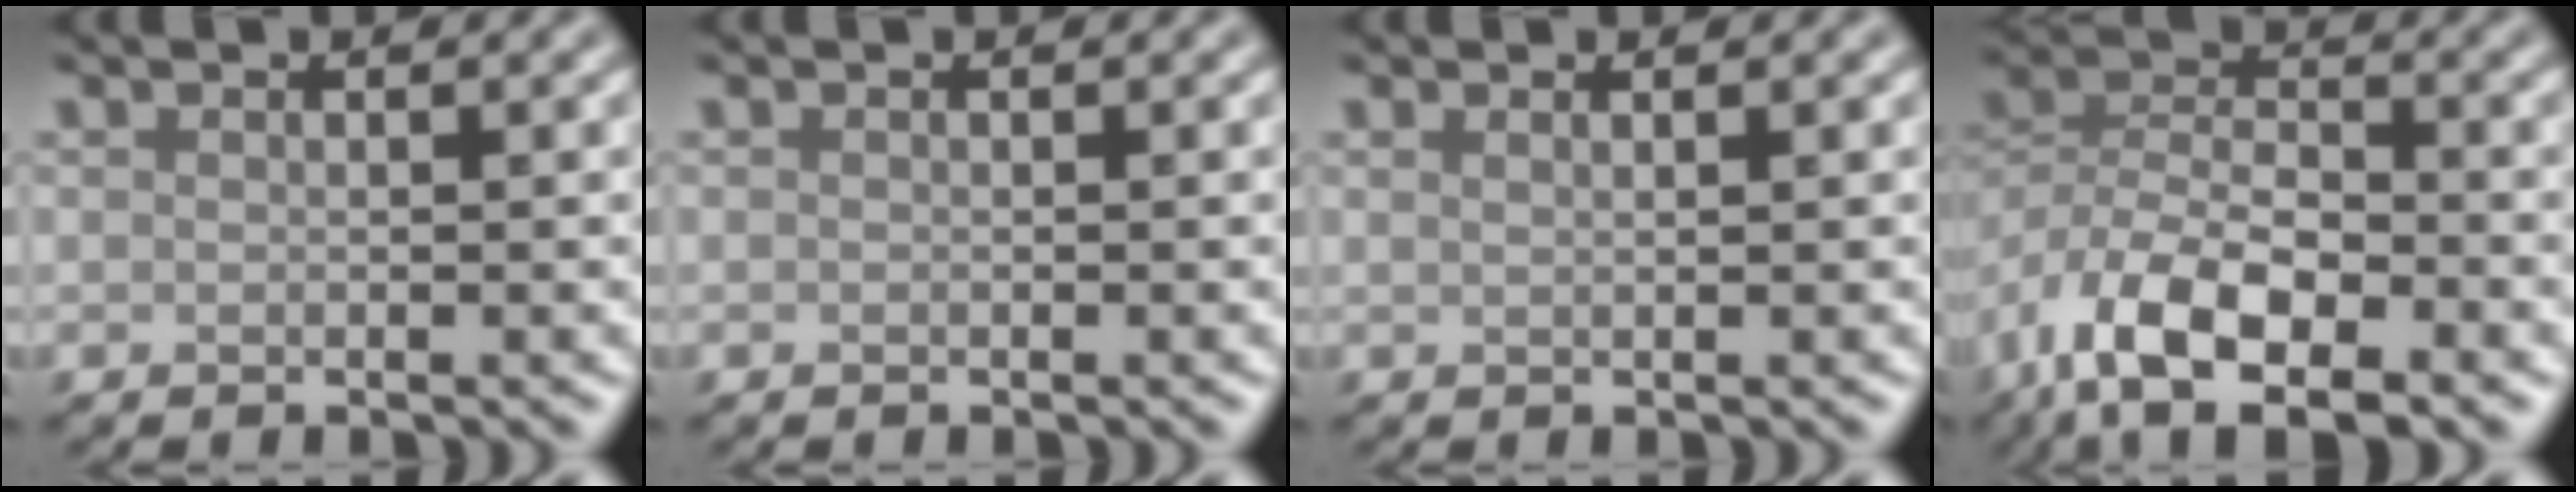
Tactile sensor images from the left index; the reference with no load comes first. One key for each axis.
{"total": 0.0}
{"total": 1.0, "fx": 0.6, "fy": 0.5, "fz": 0.7, "tx": -0.004, "ty": -0.004, "tz": -0.002}
{"total": 10.0, "fx": -5.6, "fy": 4.6, "fz": 6.9, "tx": -0.126, "ty": -0.002, "tz": -0.109}